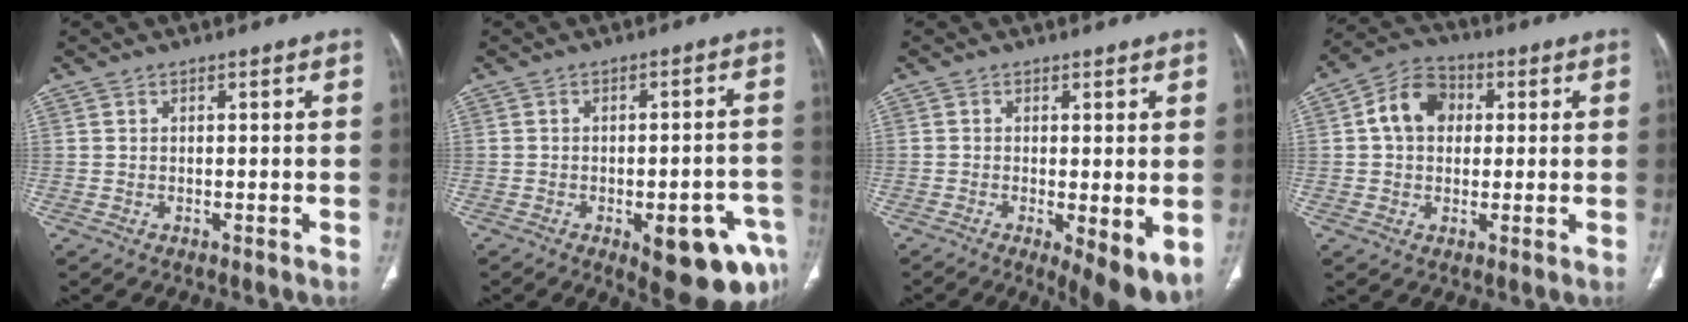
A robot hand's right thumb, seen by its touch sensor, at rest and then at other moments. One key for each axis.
{"total": 13.7, "fx": -6.3, "fy": 5.0, "fz": 11.1, "tx": -0.089, "ty": 0.026, "tz": -0.067}
{"total": 7.9, "fx": -2.1, "fy": 2.2, "fz": 7.4, "tx": -0.107, "ty": -0.024, "tz": -0.031}
{"total": 8.9, "fx": 1.5, "fy": 6.9, "fz": 5.4, "tx": -0.075, "ty": 0.017, "tz": 0.017}